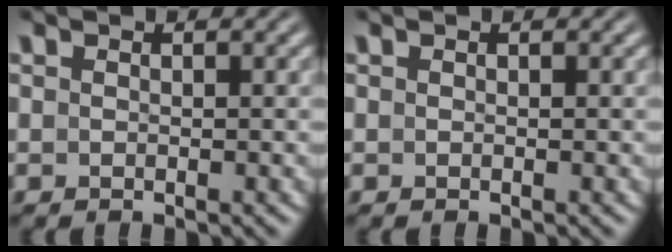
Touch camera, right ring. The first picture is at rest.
{"total": 0.0}